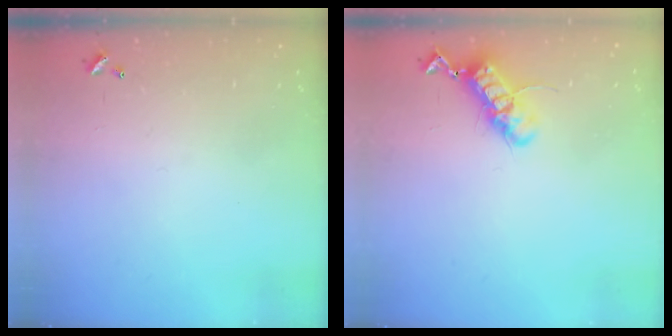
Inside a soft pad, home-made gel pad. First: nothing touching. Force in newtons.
{"total": 12.7, "press": 12.6, "slide": 1.6}